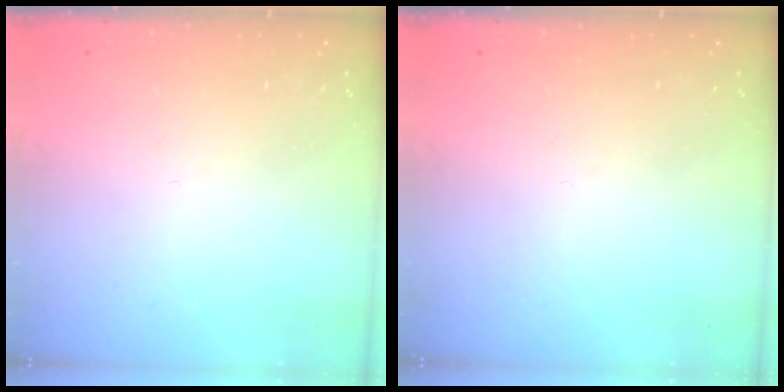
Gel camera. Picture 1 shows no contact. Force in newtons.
{"total": 0.0}